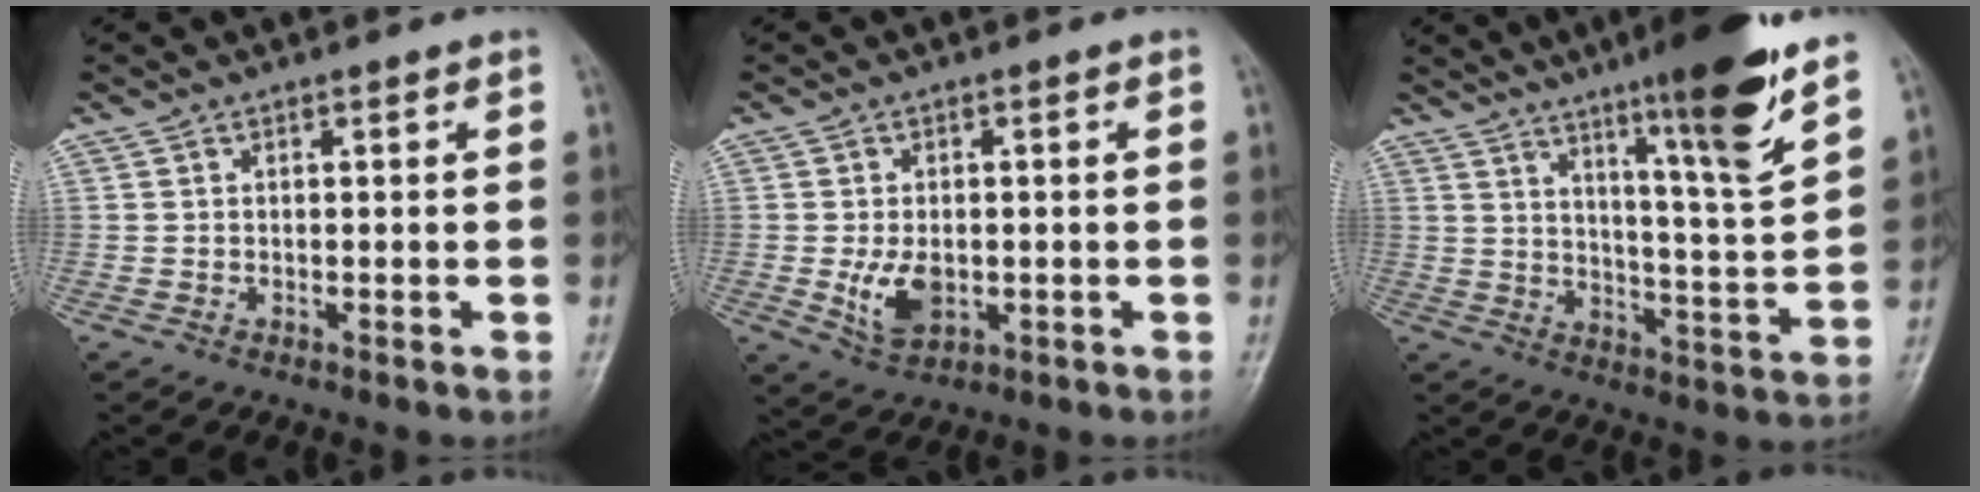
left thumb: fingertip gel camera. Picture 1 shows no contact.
{"total": 6.3, "force": [-1.1, 4.1, 4.7], "torque": [-0.076, -0.005, -0.012]}
{"total": 15.6, "force": [9.9, 0.9, 12.1], "torque": [-0.175, -0.062, 0.154]}